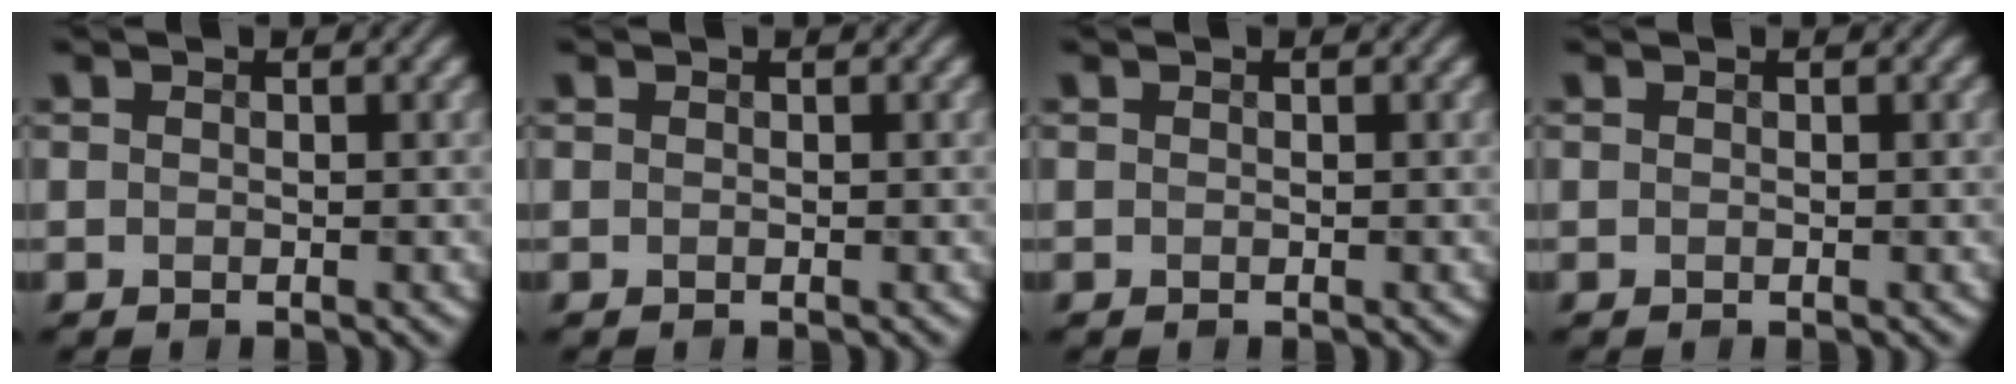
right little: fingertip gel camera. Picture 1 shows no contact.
{"total": 0.0}
{"total": 0.0}
{"total": 0.0}